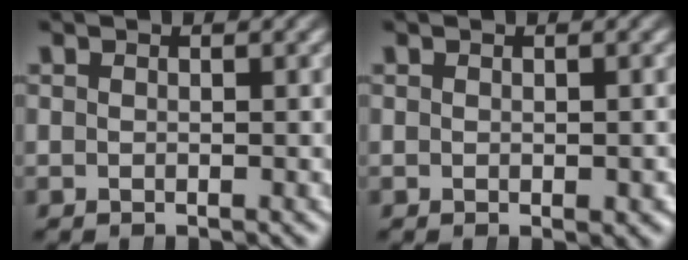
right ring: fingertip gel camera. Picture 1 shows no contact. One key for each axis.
{"total": 0.7, "fx": -0.2, "fy": 0.4, "fz": 0.6, "tx": -0.008, "ty": -0.008, "tz": 0.001}